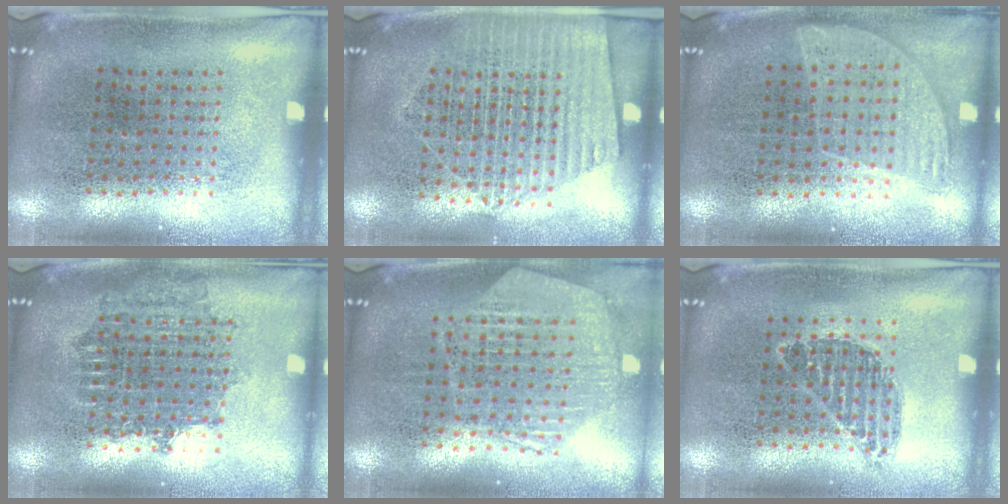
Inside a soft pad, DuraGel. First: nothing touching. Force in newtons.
{"total": 1.4, "press": 1.3, "slide": 0.7}
{"total": 0.9, "press": 0.8, "slide": 0.3}
{"total": 1.7, "press": 1.4, "slide": 0.9}
{"total": 1.2, "press": 1.1, "slide": 0.2}
{"total": 0.8, "press": 0.7, "slide": 0.4}